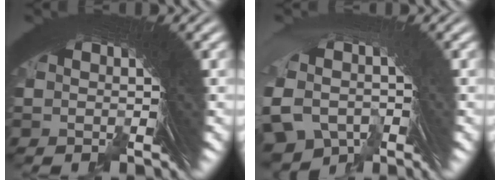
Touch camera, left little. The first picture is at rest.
{"total": 5.5, "force": [-2.9, 4.5, 1.4], "torque": [-0.039, -0.017, -0.044]}